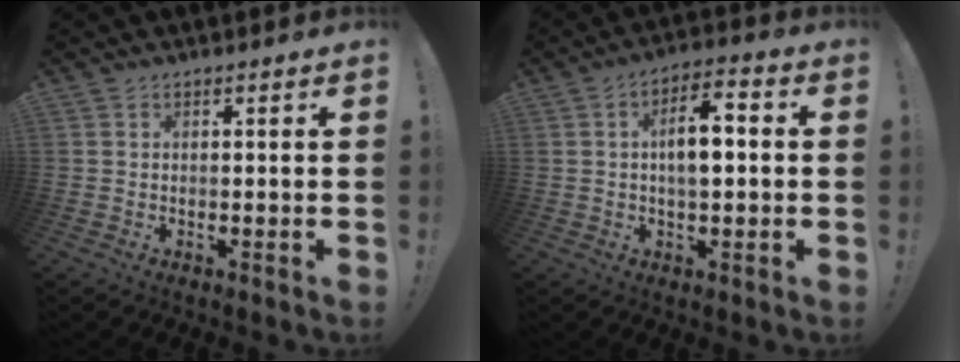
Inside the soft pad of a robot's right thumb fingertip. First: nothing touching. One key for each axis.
{"total": 8.2, "fx": 0.1, "fy": 3.8, "fz": 7.2, "tx": -0.101, "ty": 0.007, "tz": -0.003}